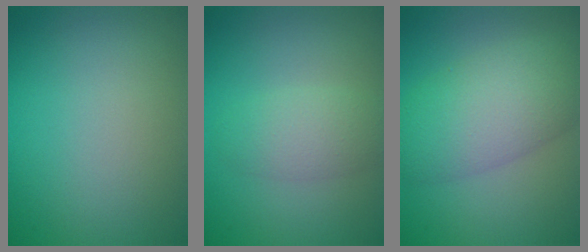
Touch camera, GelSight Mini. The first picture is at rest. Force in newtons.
{"total": 2.8, "press": 2.8, "slide": 0.2}
{"total": 6.9, "press": 6.9, "slide": 0.1}